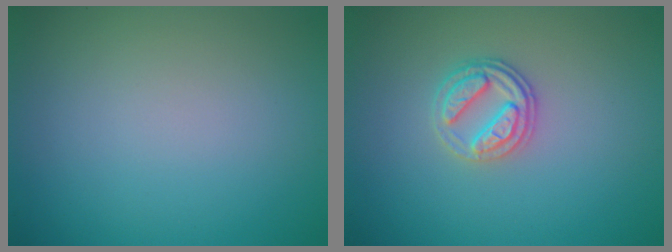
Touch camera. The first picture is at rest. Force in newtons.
{"total": 2.6, "press": 2.5, "slide": 0.8}